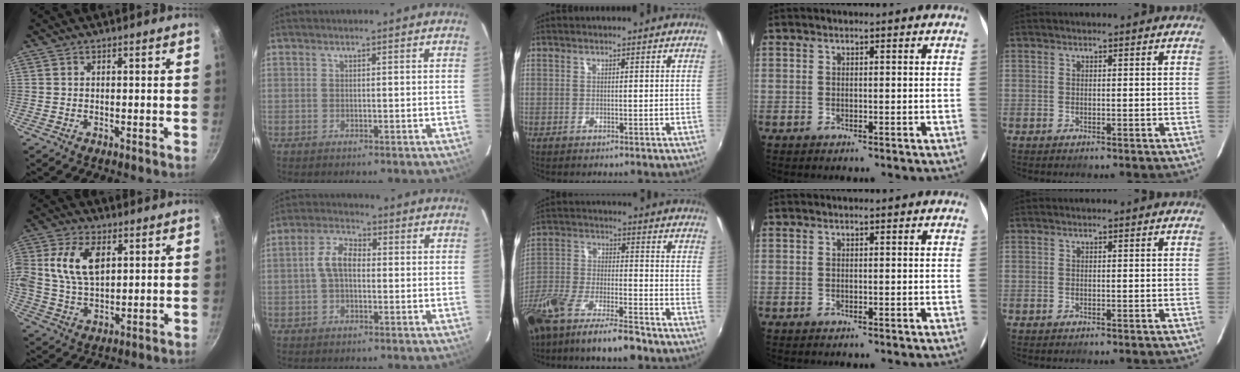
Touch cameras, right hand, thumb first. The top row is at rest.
{"thumb": {"total": 11.4, "force": [3.1, 6.9, 8.6], "torque": [-0.155, -0.002, 0.054]}, "index": {"total": 5.9, "force": [-0.1, 3.5, 4.8], "torque": [-0.097, 0.018, -0.001]}, "middle": {"total": 16.4, "force": [-12.3, 4.3, 10.0], "torque": [-0.219, -0.031, -0.222]}}